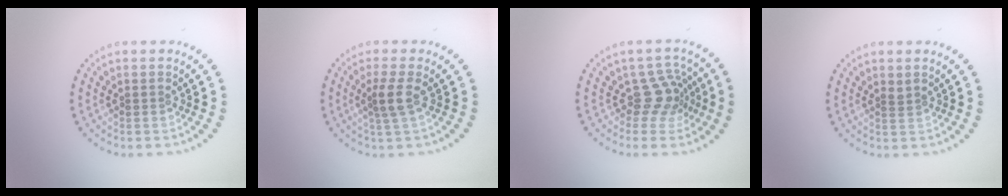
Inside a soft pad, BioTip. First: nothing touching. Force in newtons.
{"total": 2.1, "press": 1.7, "slide": 1.2}
{"total": 2.8, "press": 2.0, "slide": 2.0}
{"total": 0.5, "press": 0.2, "slide": 0.5}